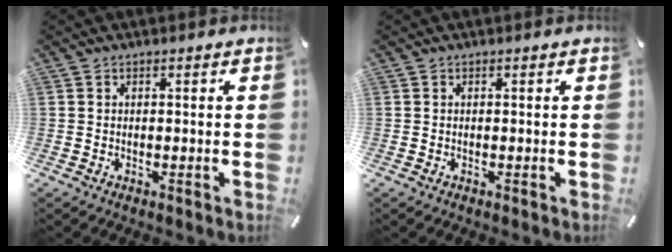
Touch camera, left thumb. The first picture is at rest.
{"total": 0.0}